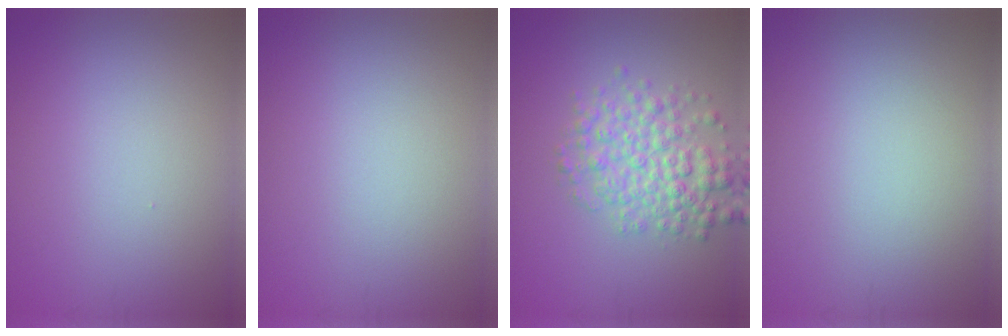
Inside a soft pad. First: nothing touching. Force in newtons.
{"total": 0.0}
{"total": 4.8, "press": 4.8, "slide": 0.1}
{"total": 0.0}